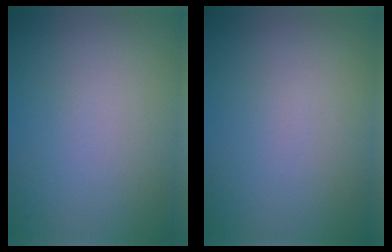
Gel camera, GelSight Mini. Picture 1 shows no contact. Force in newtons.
{"total": 0.0}